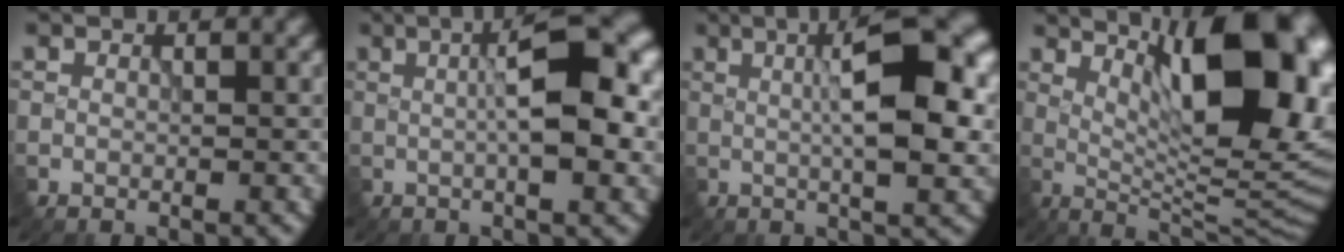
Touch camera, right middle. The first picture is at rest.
{"total": 7.9, "force": [0.9, 2.0, 7.6], "torque": [-0.106, 0.010, 0.008]}
{"total": 8.7, "force": [1.0, 2.3, 8.4], "torque": [-0.114, 0.010, 0.012]}
{"total": 15.0, "force": [5.3, 5.1, 13.1], "torque": [-0.160, 0.002, 0.082]}